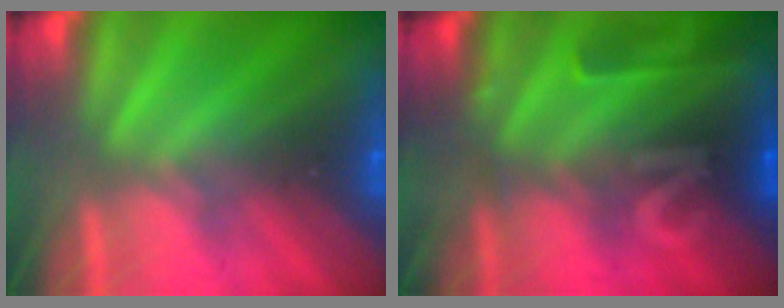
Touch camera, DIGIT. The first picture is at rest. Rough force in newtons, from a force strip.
{"total": 2.3}